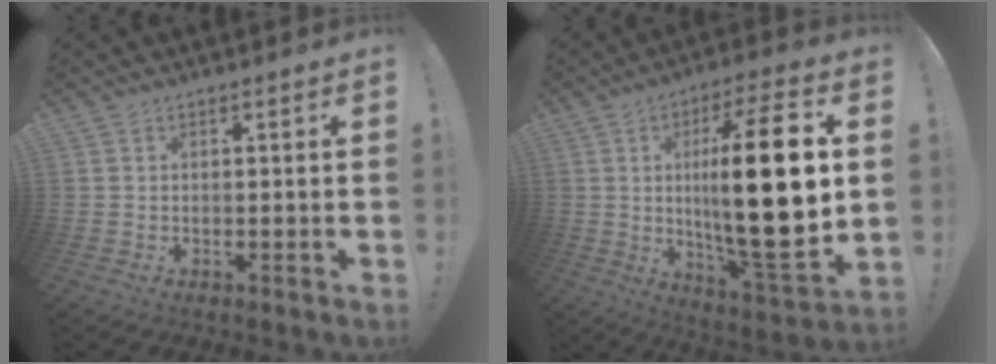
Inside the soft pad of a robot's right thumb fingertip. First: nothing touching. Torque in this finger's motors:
{"motor_torque": [1.20, 1.32, 2.77, 0.00, 0.75]}